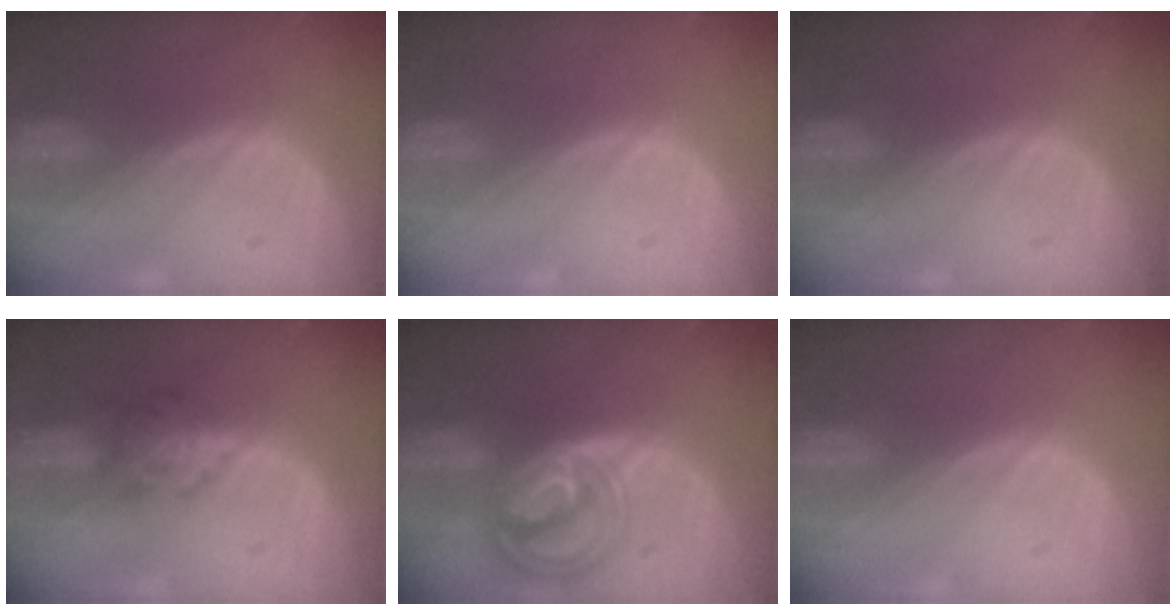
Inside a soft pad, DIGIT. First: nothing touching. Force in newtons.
{"total": 0.0}
{"total": 0.0}
{"total": 4.7, "press": 4.6, "slide": 1.0}
{"total": 8.7, "press": 7.5, "slide": 4.4}
{"total": 0.0}